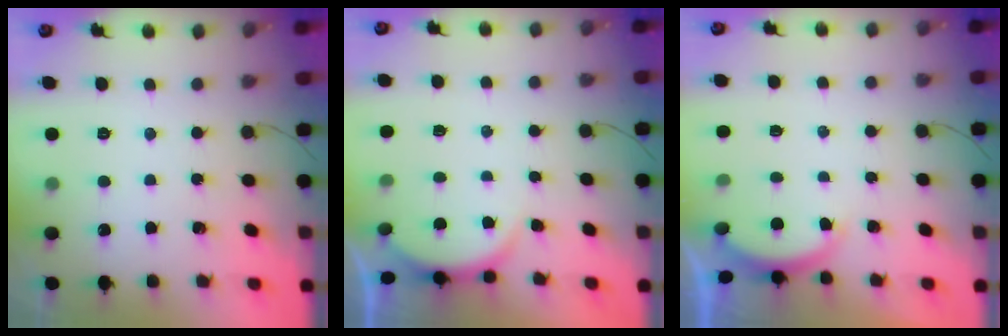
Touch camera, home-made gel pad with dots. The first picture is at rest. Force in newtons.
{"total": 2.9, "press": 2.8, "slide": 0.6}
{"total": 1.3, "press": 1.2, "slide": 0.5}